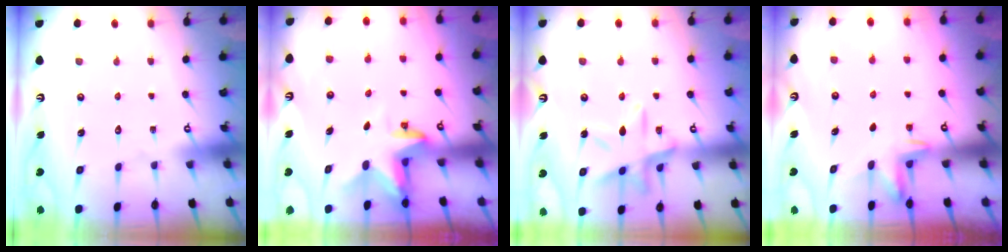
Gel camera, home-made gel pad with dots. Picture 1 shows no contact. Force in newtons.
{"total": 3.0, "press": 3.0, "slide": 0.1}
{"total": 12.8, "press": 12.7, "slide": 1.2}
{"total": 2.3, "press": 2.2, "slide": 0.4}